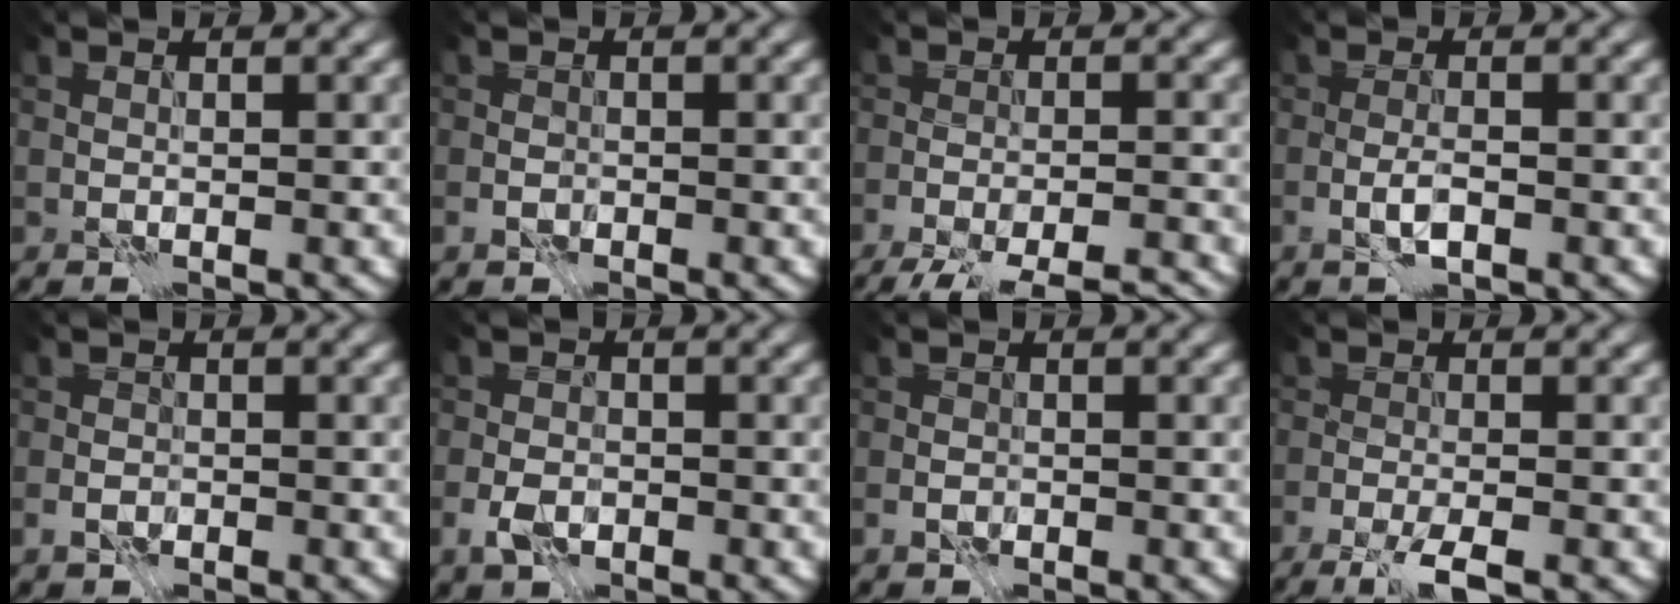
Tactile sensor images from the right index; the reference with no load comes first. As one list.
[{"total": 1.0, "force": [-0.6, 0.8, 0.4], "torque": [-0.004, 0.000, -0.013]}, {"total": 9.8, "force": [-8.5, 2.3, 4.4], "torque": [-0.055, -0.008, -0.113]}, {"total": 2.0, "force": [-0.9, 0.5, 1.7], "torque": [-0.034, 0.003, -0.019]}, {"total": 1.6, "force": [-0.9, 1.2, 0.7], "torque": [-0.012, -0.001, -0.021]}, {"total": 2.9, "force": [-1.3, 1.9, 1.6], "torque": [-0.031, 0.000, -0.032]}, {"total": 1.3, "force": [-0.7, 1.0, 0.5], "torque": [-0.006, 0.000, -0.017]}, {"total": 3.7, "force": [-2.4, 0.6, 2.7], "torque": [-0.050, 0.001, -0.049]}]